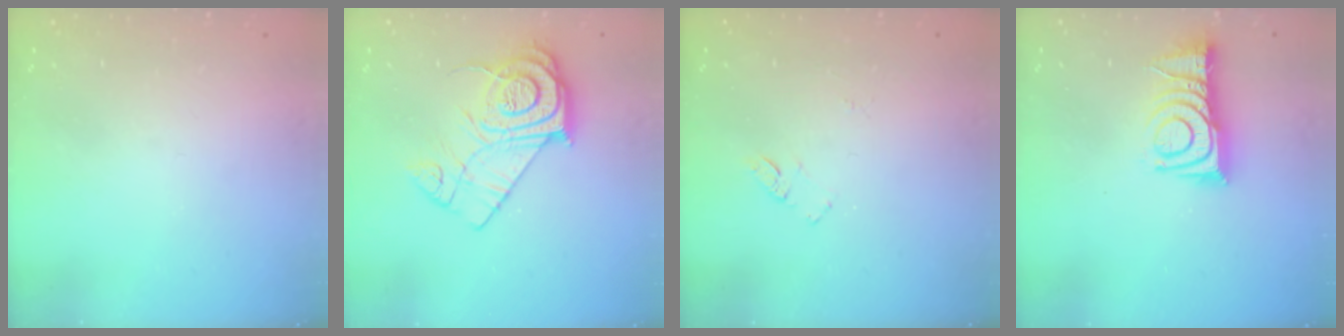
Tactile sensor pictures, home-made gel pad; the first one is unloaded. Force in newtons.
{"total": 13.5, "press": 13.5, "slide": 1.0}
{"total": 6.2, "press": 6.2, "slide": 0.5}
{"total": 11.4, "press": 11.4, "slide": 0.6}